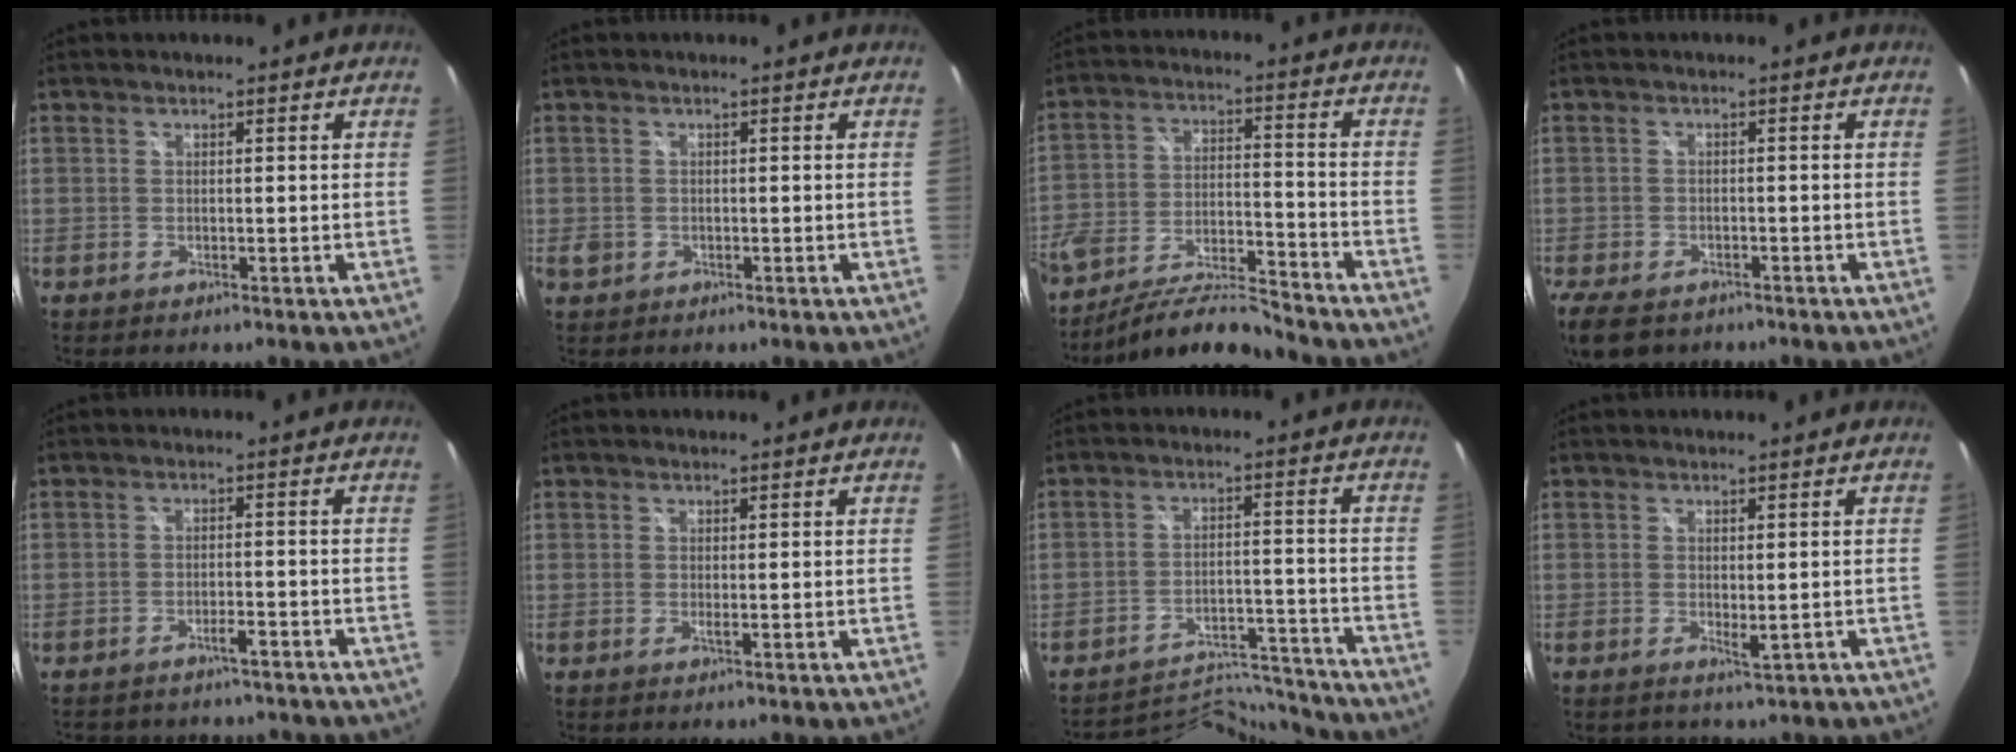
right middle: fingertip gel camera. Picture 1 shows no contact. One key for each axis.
{"total": 2.1, "fx": -0.6, "fy": 1.8, "fz": 0.8, "tx": -0.016, "ty": -0.001, "tz": -0.011}
{"total": 12.0, "fx": -10.7, "fy": 2.1, "fz": 5.1, "tx": -0.104, "ty": -0.011, "tz": -0.188}
{"total": 8.0, "fx": -5.6, "fy": 4.2, "fz": 3.9, "tx": -0.099, "ty": -0.026, "tz": -0.100}
{"total": 8.8, "fx": -7.7, "fy": 3.2, "fz": 2.9, "tx": -0.069, "ty": -0.003, "tz": -0.099}
{"total": 0.5, "fx": 0.1, "fy": -0.2, "fz": 0.5, "tx": -0.009, "ty": -0.001, "tz": 0.000}
{"total": 13.5, "fx": -13.5, "fy": 0.8, "fz": 0.9, "tx": -0.034, "ty": 0.018, "tz": -0.198}
{"total": 1.0, "fx": -0.4, "fy": 0.7, "fz": 0.7, "tx": -0.008, "ty": -0.003, "tz": -0.005}